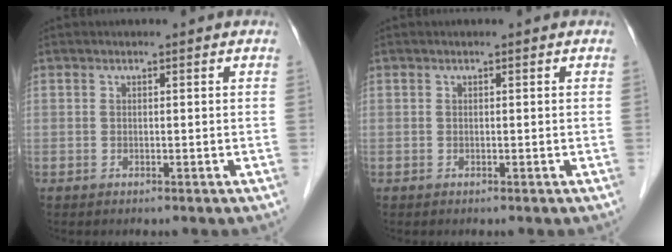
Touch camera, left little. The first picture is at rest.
{"total": 0.0}